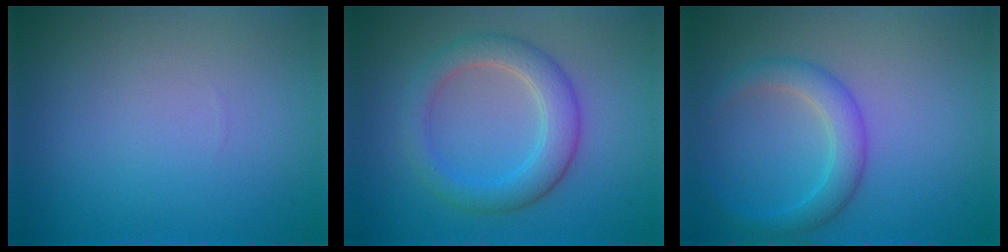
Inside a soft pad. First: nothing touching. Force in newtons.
{"total": 4.2, "press": 4.2, "slide": 0.4}
{"total": 3.0, "press": 3.0, "slide": 0.2}